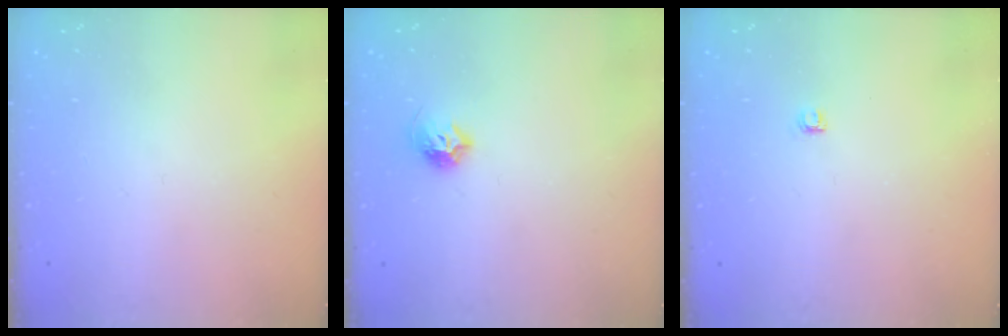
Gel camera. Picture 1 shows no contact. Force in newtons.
{"total": 7.0, "press": 6.9, "slide": 0.8}
{"total": 2.8, "press": 2.8, "slide": 0.4}